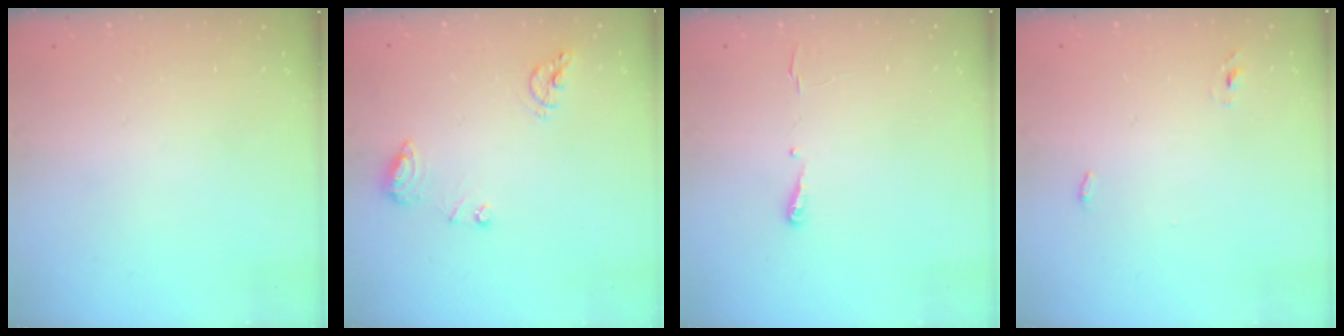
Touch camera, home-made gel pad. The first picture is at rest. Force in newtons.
{"total": 9.6, "press": 9.6, "slide": 1.1}
{"total": 4.4, "press": 4.3, "slide": 0.7}
{"total": 2.7, "press": 2.6, "slide": 0.9}